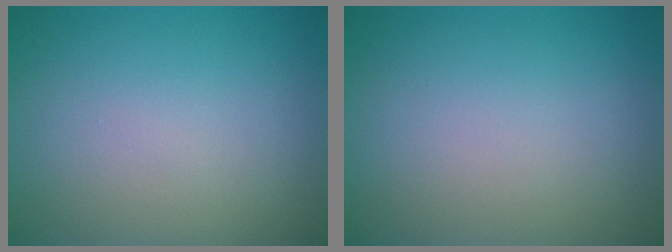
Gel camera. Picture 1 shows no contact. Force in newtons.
{"total": 0.0}